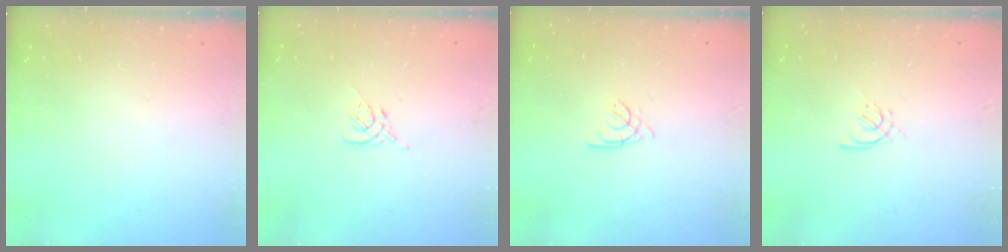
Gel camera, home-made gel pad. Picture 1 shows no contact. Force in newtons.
{"total": 1.2, "press": 1.1, "slide": 0.5}
{"total": 2.0, "press": 2.0, "slide": 0.4}
{"total": 2.9, "press": 2.8, "slide": 0.8}